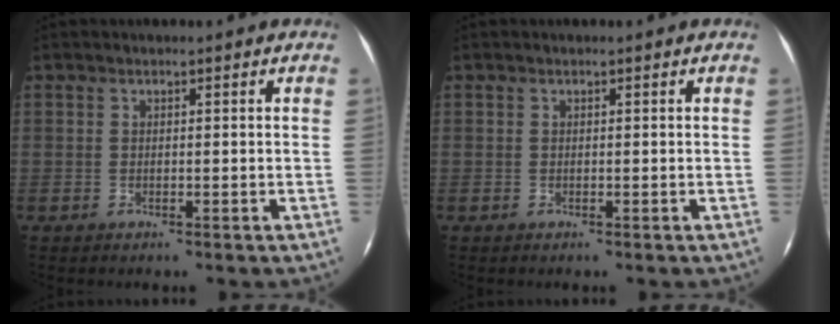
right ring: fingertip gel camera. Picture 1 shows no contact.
{"total": 0.0}